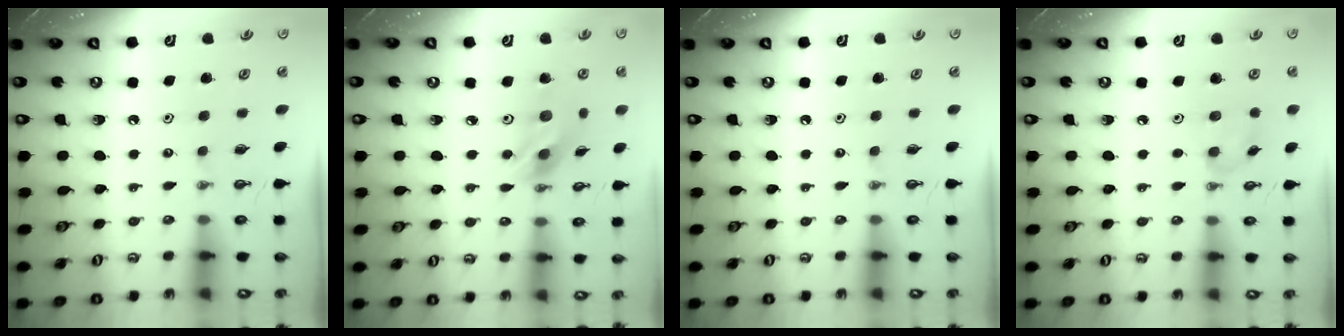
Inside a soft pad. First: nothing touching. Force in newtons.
{"total": 11.0, "press": 11.0, "slide": 0.6}
{"total": 0.0}
{"total": 5.2, "press": 5.0, "slide": 1.2}